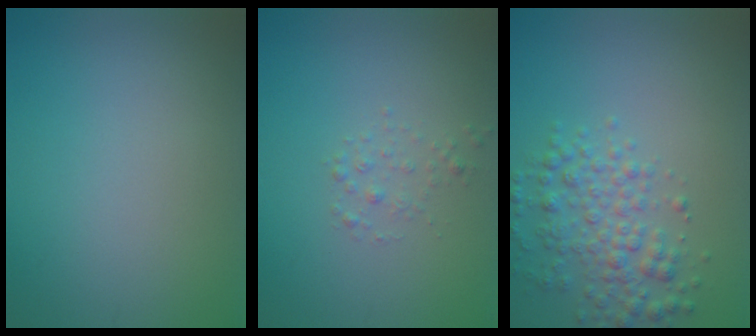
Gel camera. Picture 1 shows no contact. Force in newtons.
{"total": 1.0, "press": 1.0, "slide": 0.0}
{"total": 3.7, "press": 3.7, "slide": 0.1}